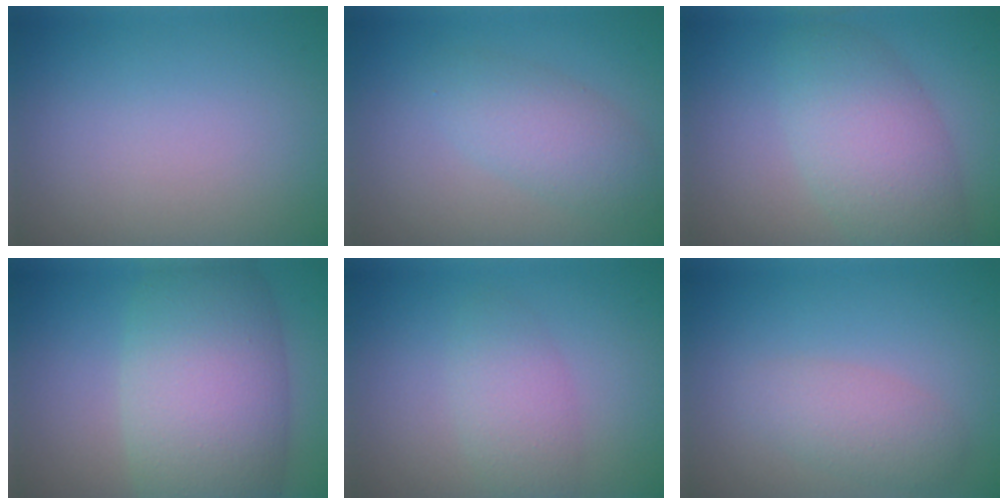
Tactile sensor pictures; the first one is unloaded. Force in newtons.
{"total": 3.4, "press": 3.4, "slide": 0.1}
{"total": 6.0, "press": 6.0, "slide": 0.1}
{"total": 10.3, "press": 10.3, "slide": 0.4}
{"total": 2.8, "press": 2.8, "slide": 0.2}
{"total": 2.5, "press": 2.5, "slide": 0.1}